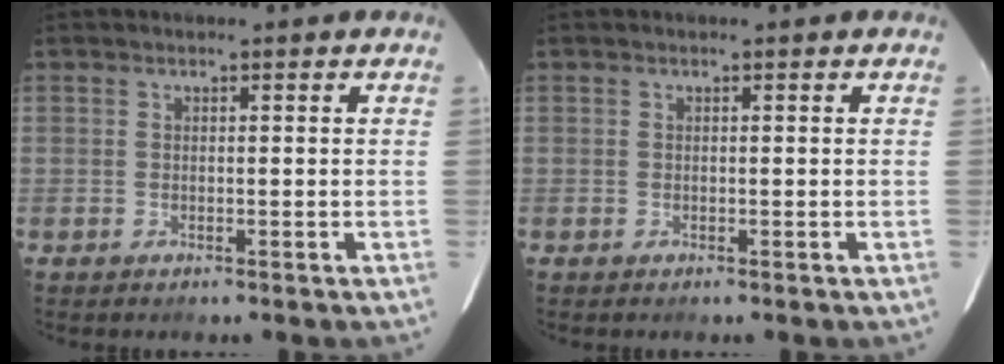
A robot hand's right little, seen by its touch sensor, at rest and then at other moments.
{"total": 0.0}